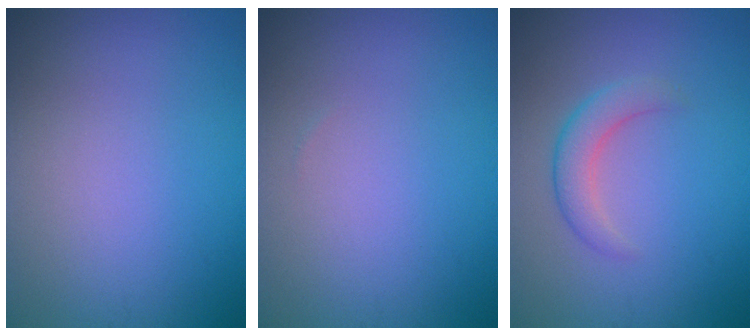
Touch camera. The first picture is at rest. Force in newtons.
{"total": 0.0}
{"total": 2.6, "press": 2.5, "slide": 0.3}